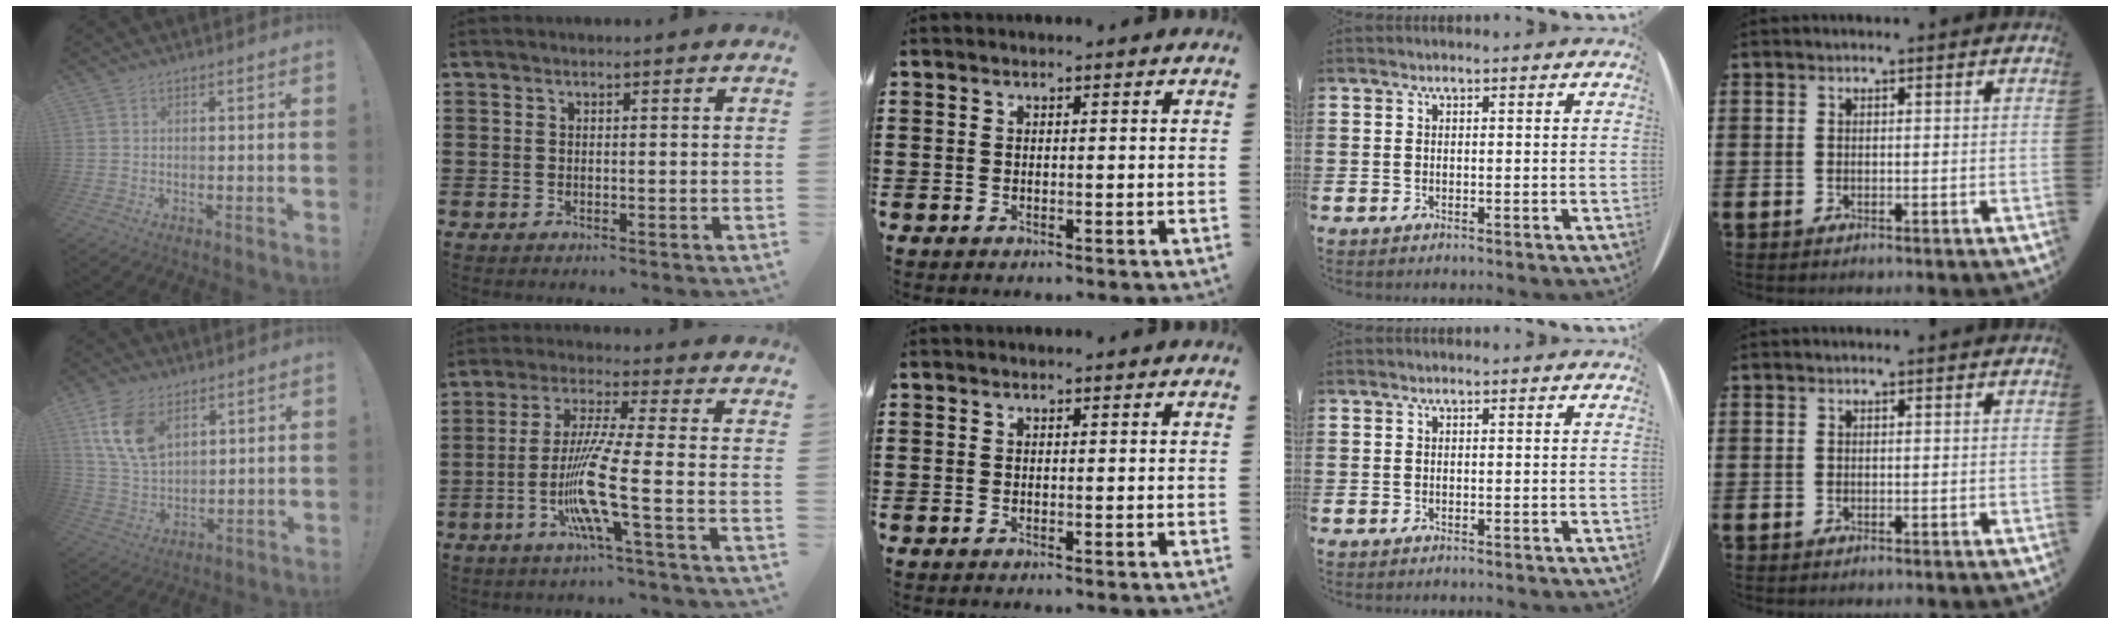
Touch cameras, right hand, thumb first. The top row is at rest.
{"thumb": {"total": 13.2, "force": [6.7, 8.3, 7.8], "torque": [-0.153, -0.022, 0.131]}, "index": {"total": 10.7, "force": [-3.4, 0.0, 10.1], "torque": [-0.213, -0.019, -0.072]}}